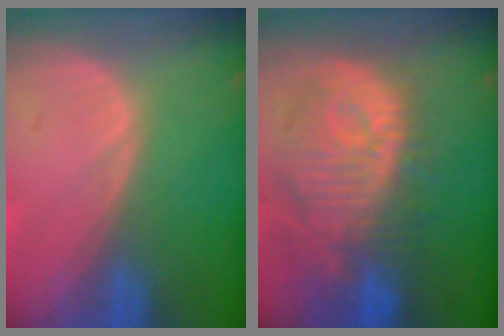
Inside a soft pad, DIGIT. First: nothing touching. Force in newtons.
{"total": 12.6, "press": 11.2, "slide": 5.8}